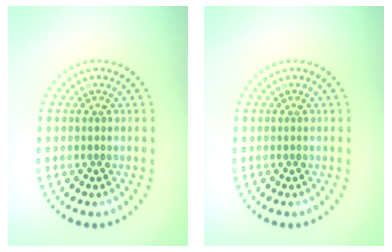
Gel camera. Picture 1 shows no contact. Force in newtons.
{"total": 0.0}